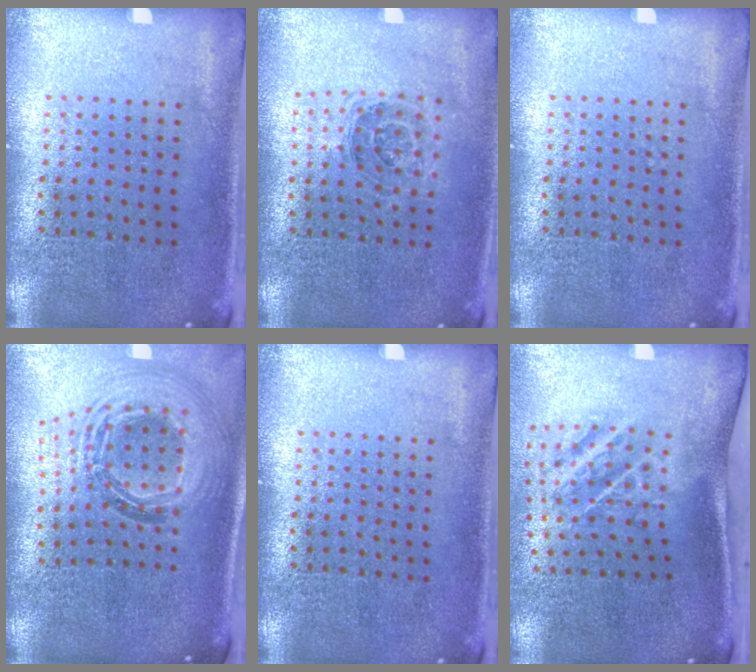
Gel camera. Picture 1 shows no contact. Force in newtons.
{"total": 1.1, "press": 1.0, "slide": 0.5}
{"total": 0.0}
{"total": 1.6, "press": 1.4, "slide": 0.8}
{"total": 0.0}
{"total": 2.0, "press": 1.2, "slide": 1.7}